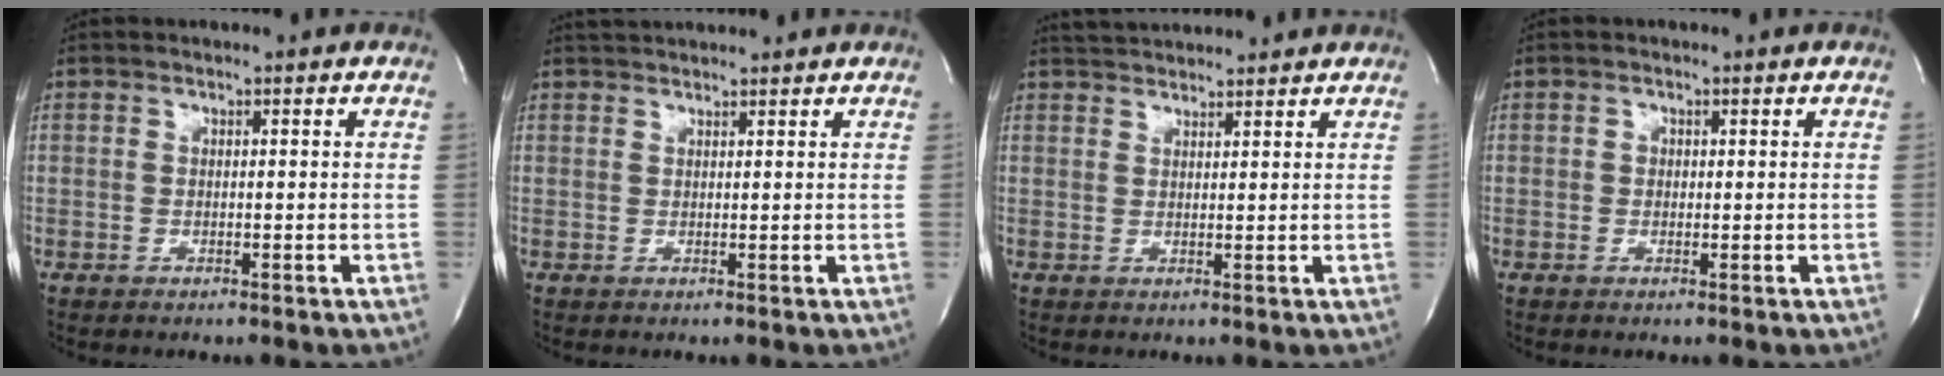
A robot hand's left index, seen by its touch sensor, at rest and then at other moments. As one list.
[{"total": 4.4, "force": [4.2, 0.6, 1.1], "torque": [-0.018, 0.031, 0.063]}, {"total": 6.3, "force": [6.0, 0.9, 1.4], "torque": [-0.028, 0.031, 0.092]}, {"total": 1.0, "force": [-0.1, 0.9, 0.4], "torque": [-0.007, -0.003, -0.002]}]